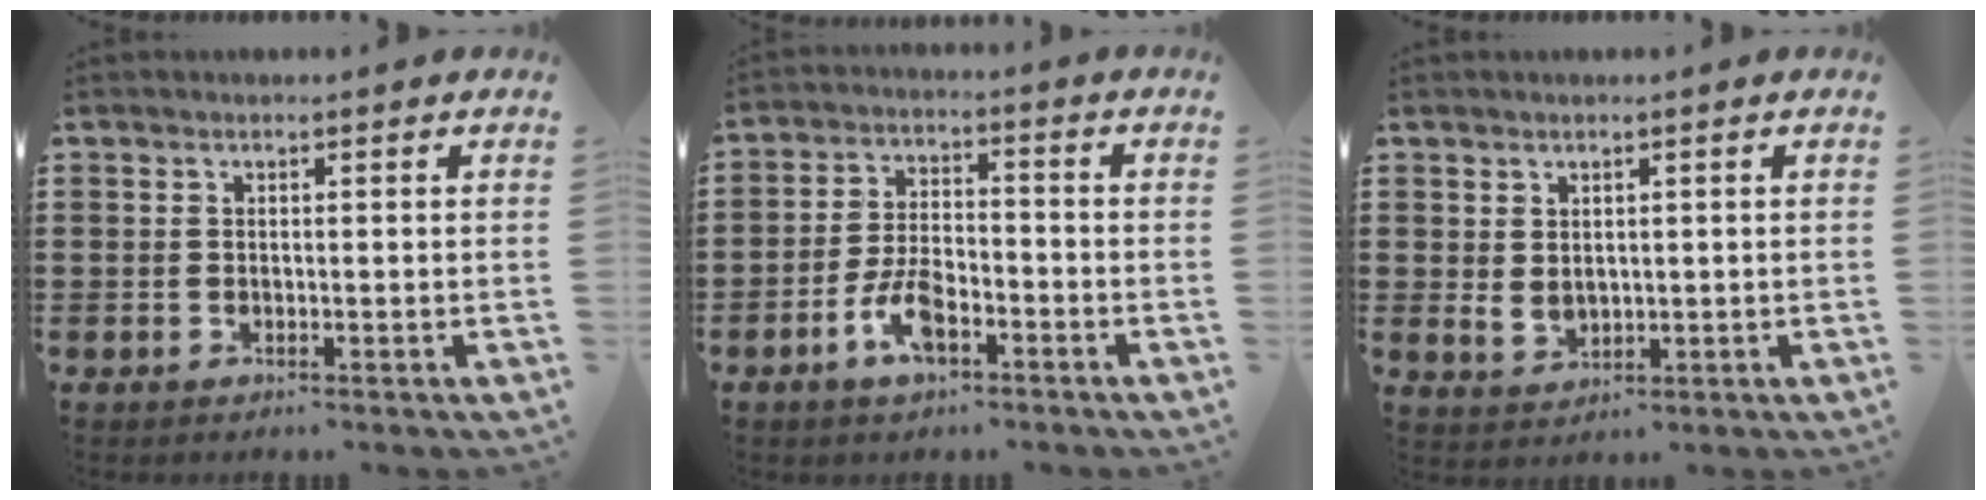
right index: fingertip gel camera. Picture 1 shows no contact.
{"total": 6.7, "force": [-3.3, 2.9, 5.0], "torque": [-0.113, 0.002, -0.066]}
{"total": 2.4, "force": [1.3, 1.6, 1.1], "torque": [-0.025, 0.004, 0.026]}